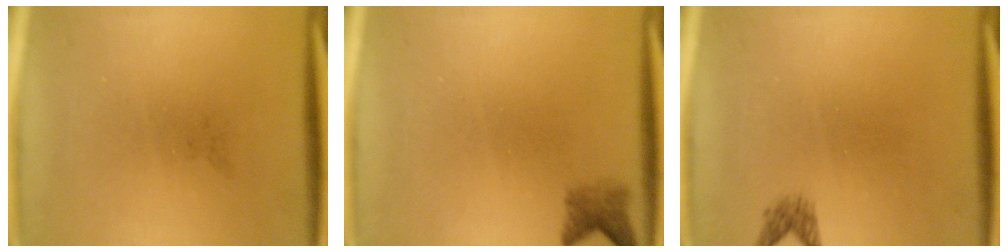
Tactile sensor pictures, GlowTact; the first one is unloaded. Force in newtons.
{"total": 2.0}
{"total": 1.3}